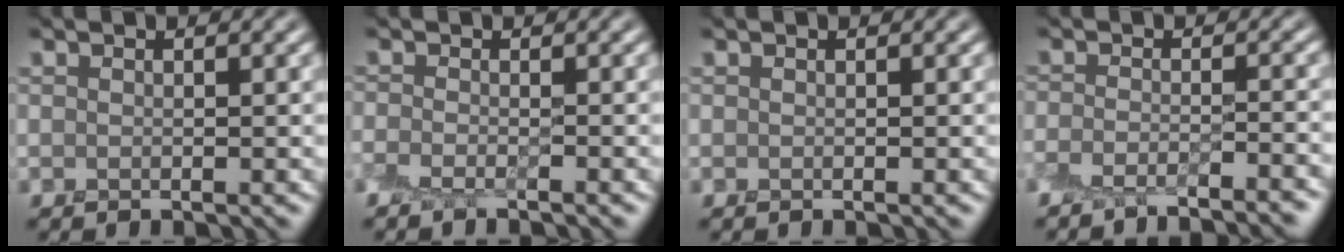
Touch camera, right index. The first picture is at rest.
{"total": 1.5, "force": [-1.4, 0.2, 0.5], "torque": [-0.013, -0.004, -0.034]}
{"total": 0.0}
{"total": 4.2, "force": [-4.0, 0.3, 1.2], "torque": [-0.025, -0.006, -0.064]}